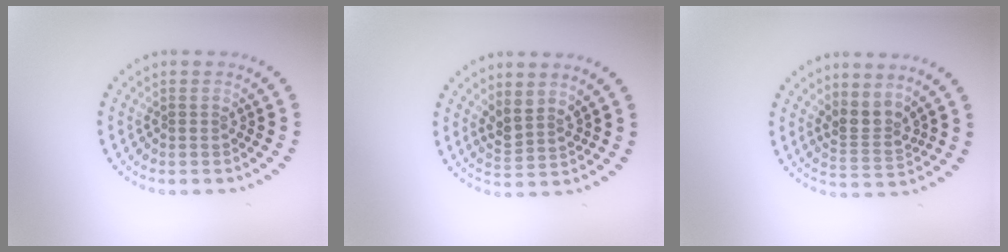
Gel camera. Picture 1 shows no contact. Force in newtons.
{"total": 2.2, "press": 1.7, "slide": 1.4}
{"total": 2.6, "press": 1.9, "slide": 1.8}